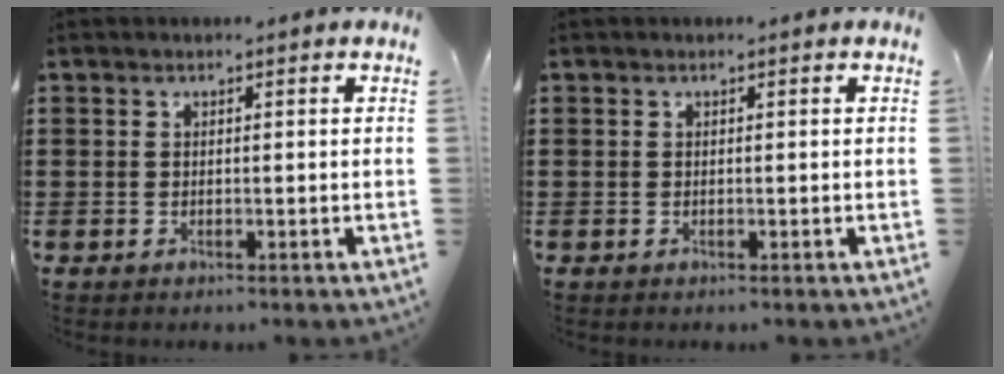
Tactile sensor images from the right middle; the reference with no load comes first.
{"total": 0.0}